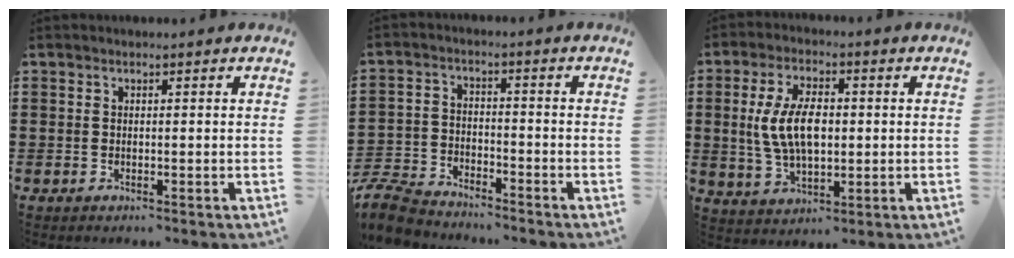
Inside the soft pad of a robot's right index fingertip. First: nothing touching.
{"total": 6.4, "force": [-6.1, 1.5, 1.1], "torque": [-0.048, 0.006, -0.129]}
{"total": 8.9, "force": [0.4, 4.7, 7.6], "torque": [-0.157, 0.005, 0.001]}